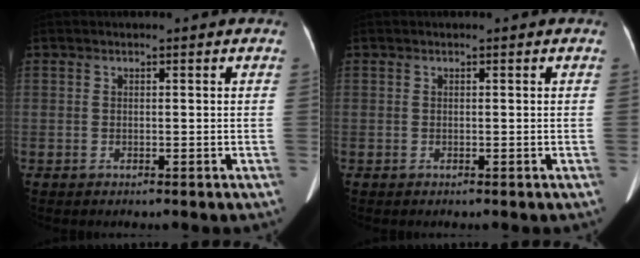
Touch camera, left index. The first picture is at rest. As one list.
[{"total": 0.0}]